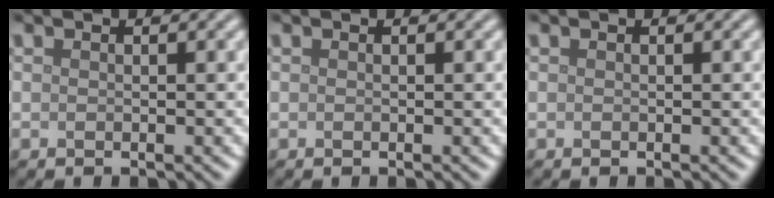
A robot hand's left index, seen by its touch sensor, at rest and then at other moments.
{"total": 0.0}
{"total": 0.0}